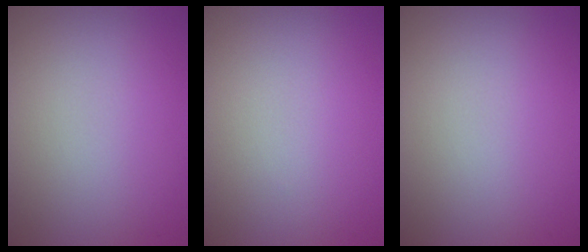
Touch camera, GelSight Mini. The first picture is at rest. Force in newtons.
{"total": 0.0}
{"total": 0.0}